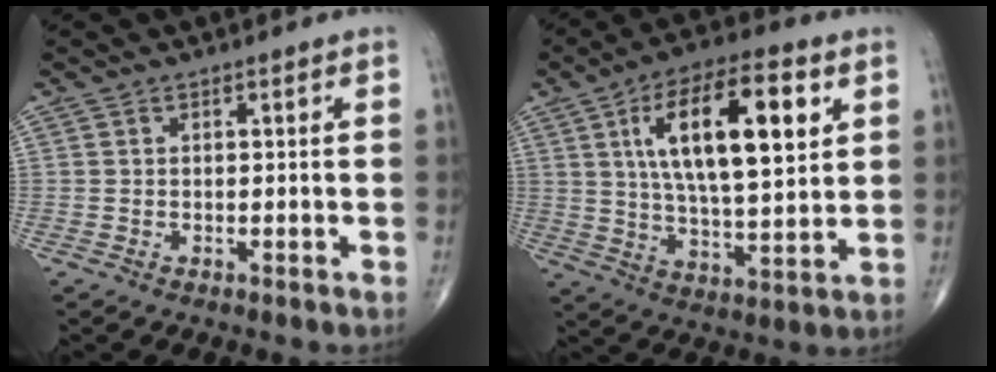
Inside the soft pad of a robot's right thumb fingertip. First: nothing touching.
{"total": 19.9, "force": [6.2, 7.5, 17.3], "torque": [-0.276, -0.012, 0.101]}